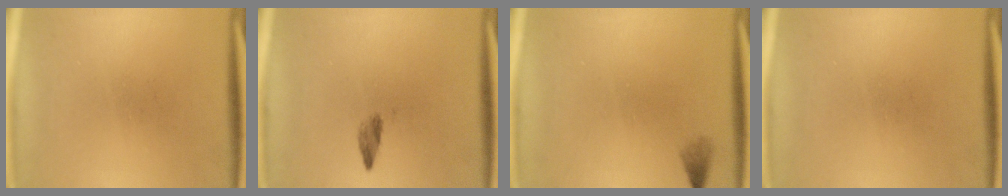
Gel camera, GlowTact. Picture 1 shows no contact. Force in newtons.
{"total": 1.4}
{"total": 1.0}
{"total": 0.0}